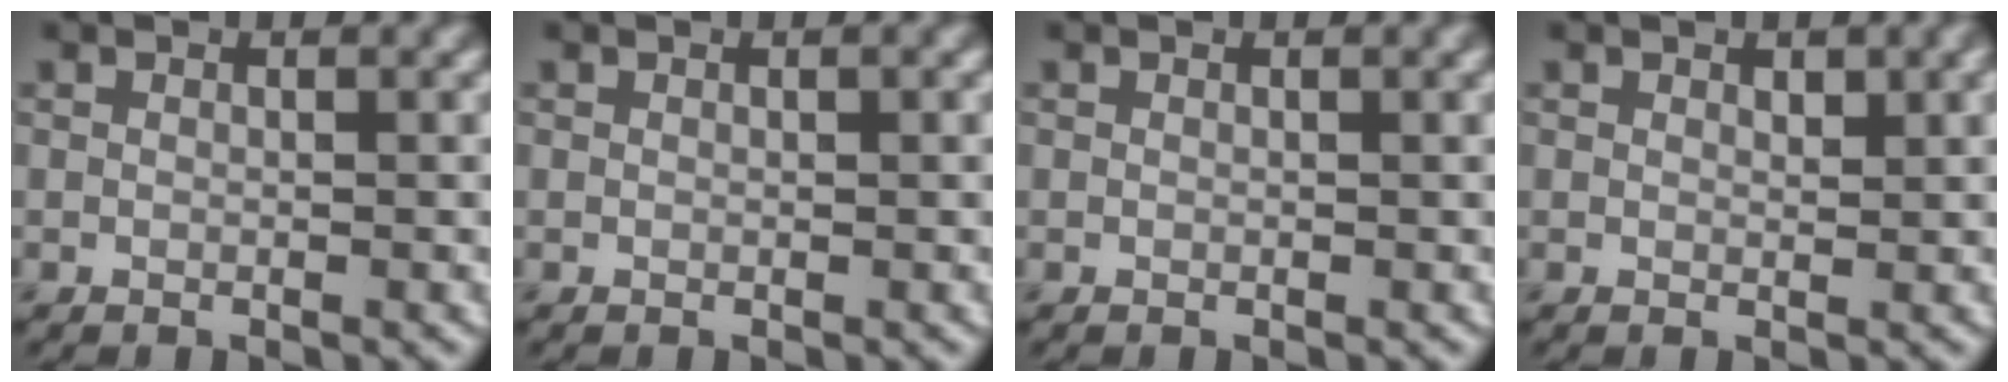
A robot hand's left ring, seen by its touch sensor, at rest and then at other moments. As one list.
[{"total": 0.0}, {"total": 0.6, "force": [0.4, 0.1, 0.5], "torque": [-0.004, 0.005, 0.005]}, {"total": 1.5, "force": [0.9, 0.6, 1.1], "torque": [-0.015, -0.001, 0.016]}]